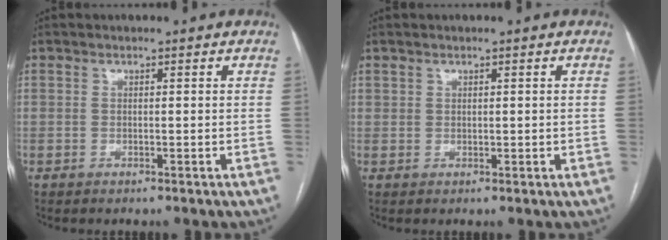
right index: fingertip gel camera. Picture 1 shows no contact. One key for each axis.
{"total": 0.9, "fx": 0.5, "fy": 0.7, "fz": 0.1, "tx": 0.006, "ty": 0.000, "tz": 0.008}